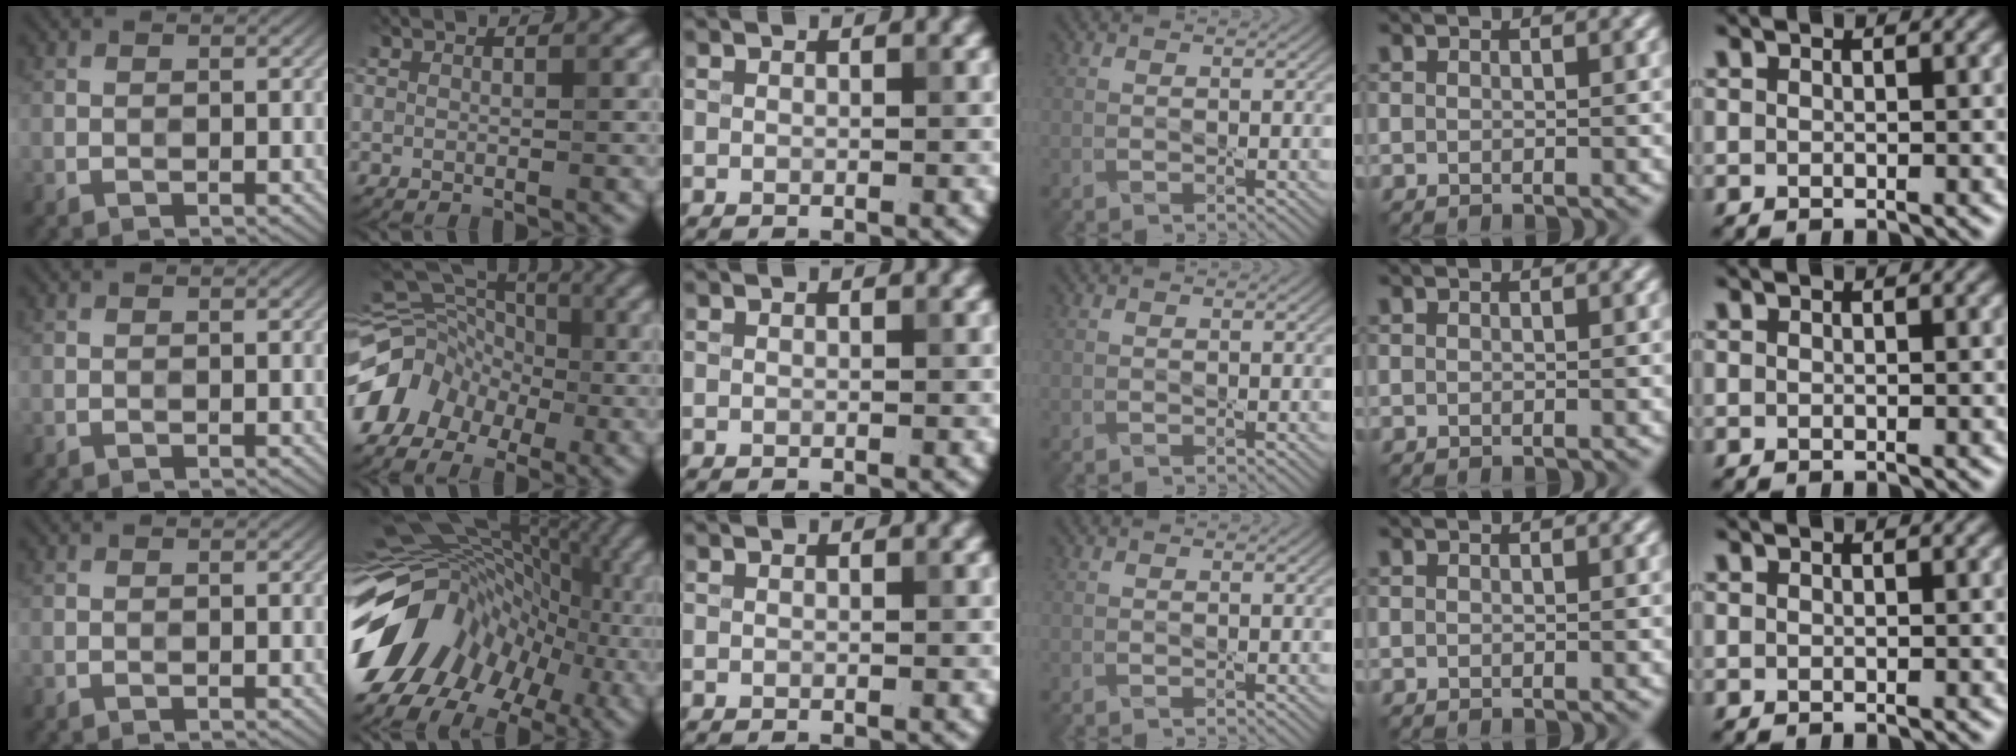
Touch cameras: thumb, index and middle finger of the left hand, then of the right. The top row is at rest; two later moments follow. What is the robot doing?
{"motion": "press", "object": "sticky note"}